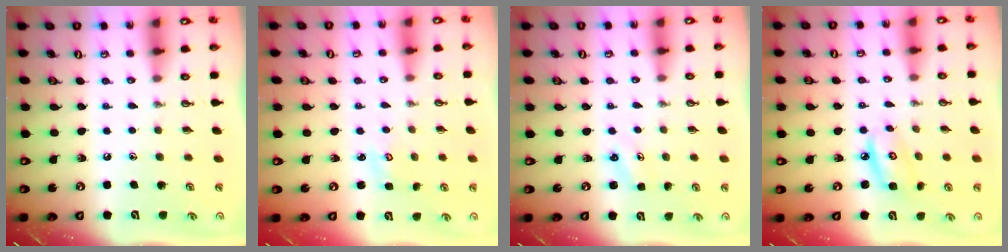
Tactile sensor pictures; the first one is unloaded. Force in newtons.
{"total": 2.0, "press": 1.9, "slide": 0.2}
{"total": 2.5, "press": 2.5, "slide": 0.3}
{"total": 6.0, "press": 6.0, "slide": 0.5}